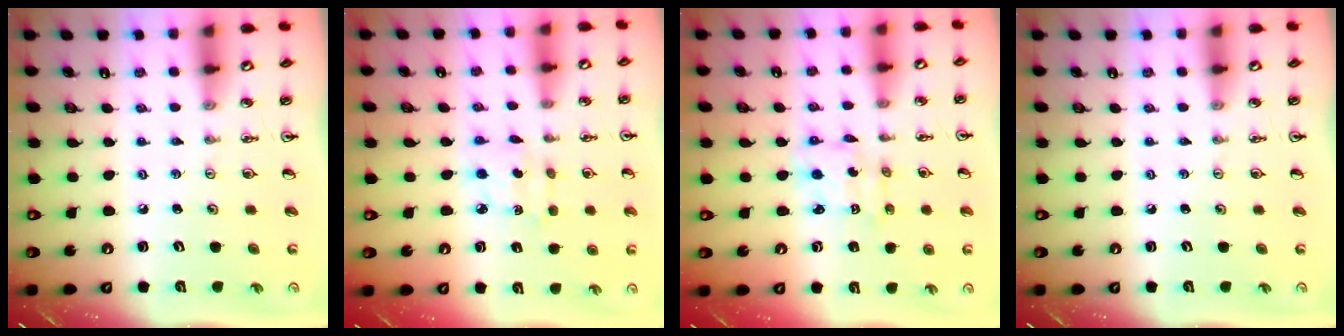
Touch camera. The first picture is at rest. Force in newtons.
{"total": 2.8, "press": 2.8, "slide": 0.4}
{"total": 3.5, "press": 3.5, "slide": 0.2}
{"total": 0.0}